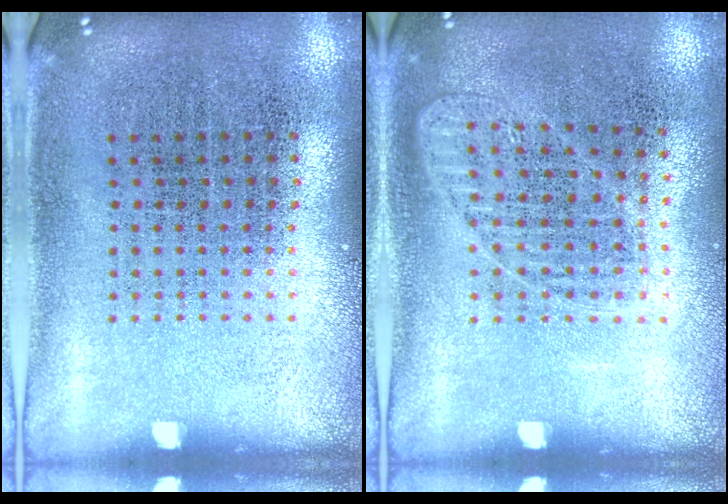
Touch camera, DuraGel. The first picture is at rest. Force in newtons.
{"total": 1.1, "press": 1.1, "slide": 0.2}